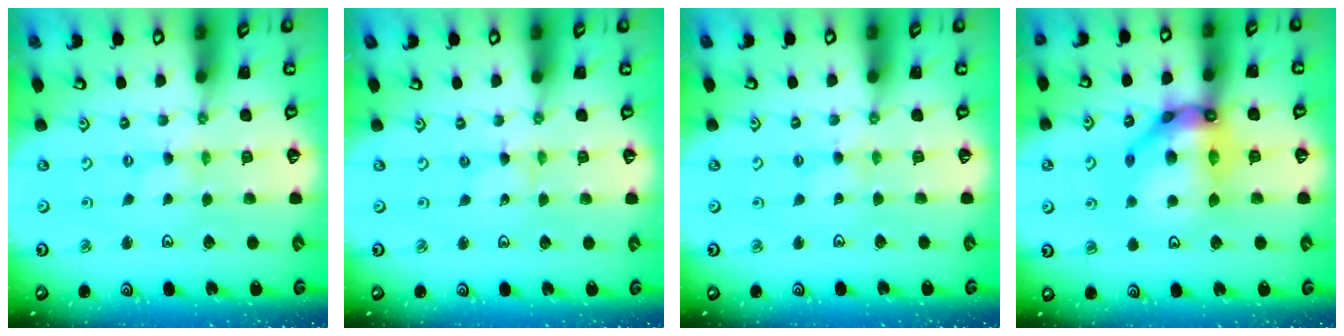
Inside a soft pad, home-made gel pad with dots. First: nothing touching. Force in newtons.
{"total": 0.0}
{"total": 2.2, "press": 2.1, "slide": 0.4}
{"total": 17.7, "press": 17.5, "slide": 2.2}